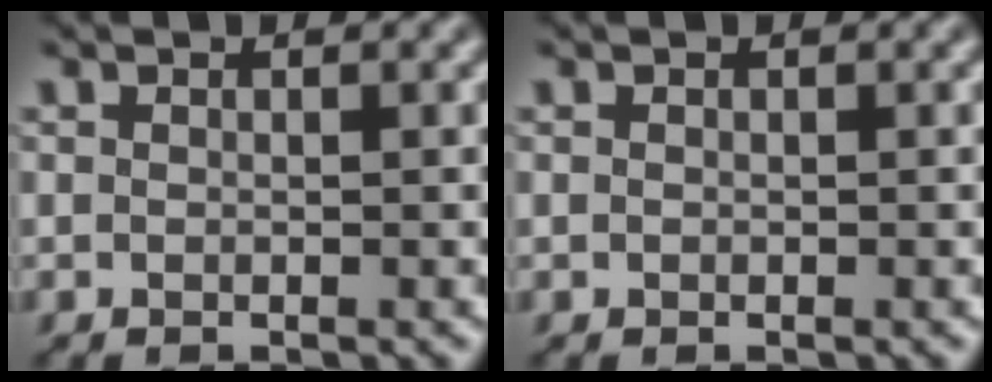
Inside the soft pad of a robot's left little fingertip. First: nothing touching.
{"total": 0.0}